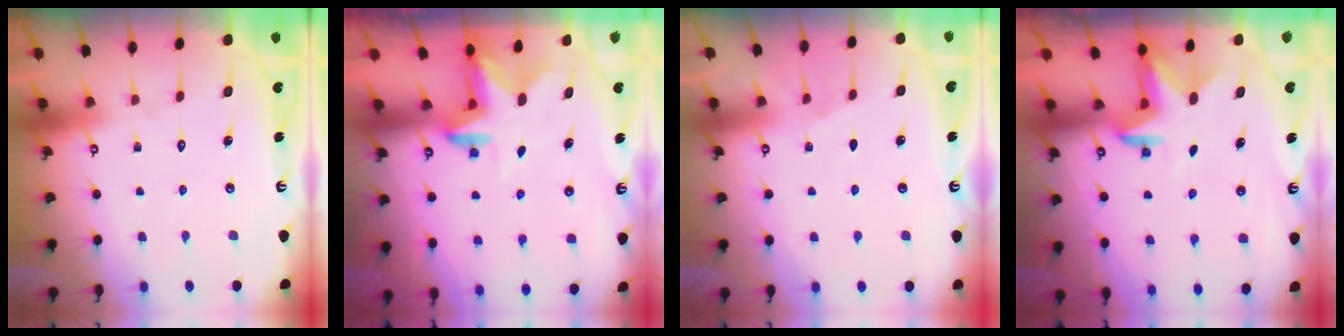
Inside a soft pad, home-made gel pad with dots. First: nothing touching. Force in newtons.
{"total": 2.9, "press": 2.8, "slide": 0.5}
{"total": 1.8, "press": 1.3, "slide": 1.2}
{"total": 3.1, "press": 3.0, "slide": 0.7}